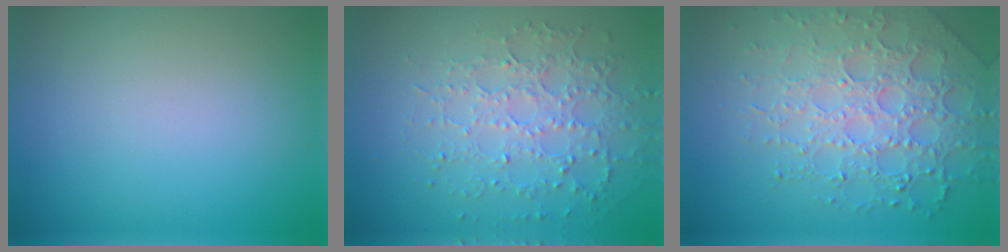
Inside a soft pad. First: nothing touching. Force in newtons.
{"total": 4.5, "press": 3.5, "slide": 2.9}
{"total": 6.5, "press": 4.9, "slide": 4.2}